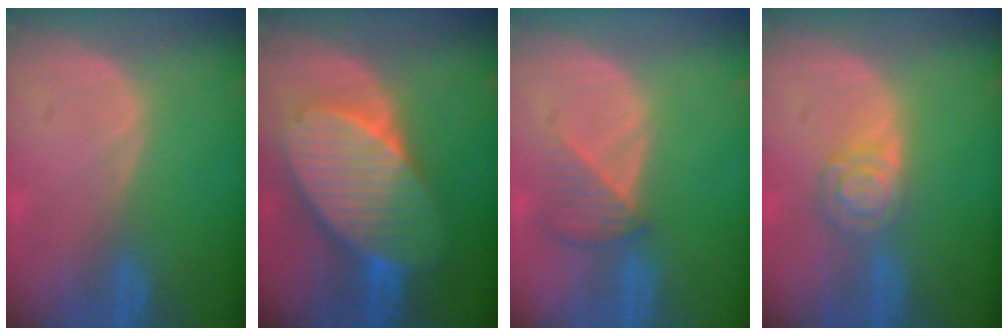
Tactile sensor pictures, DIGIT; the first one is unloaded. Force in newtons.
{"total": 10.6, "press": 10.6, "slide": 0.7}
{"total": 3.6, "press": 3.4, "slide": 1.1}
{"total": 5.3, "press": 4.6, "slide": 2.5}